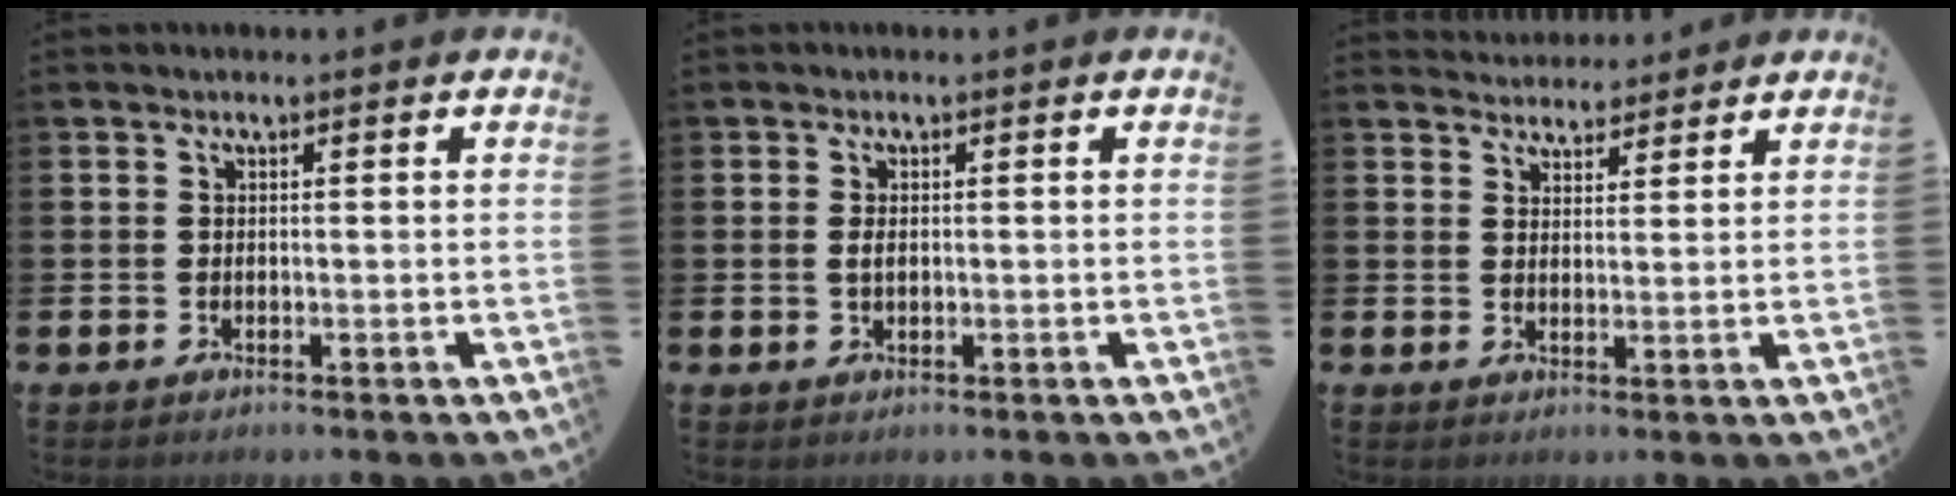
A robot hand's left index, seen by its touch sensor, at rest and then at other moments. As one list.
[{"total": 1.1, "force": [0.1, 0.7, 0.9], "torque": [-0.012, 0.003, -0.001]}, {"total": 3.8, "force": [3.7, 1.0, -0.4], "torque": [0.003, -0.019, 0.067]}]